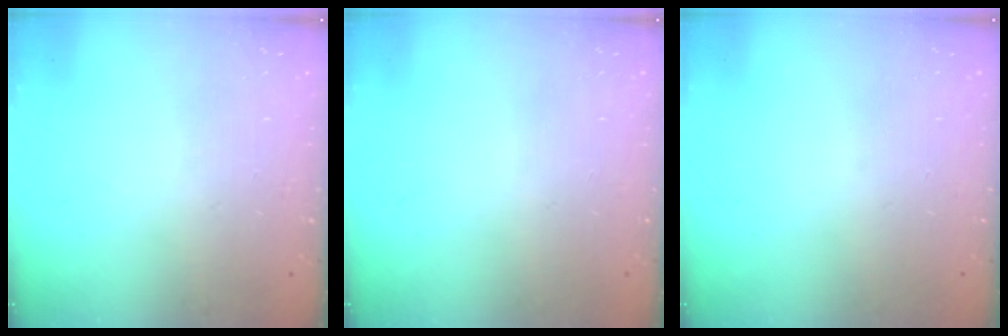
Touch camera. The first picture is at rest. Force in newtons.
{"total": 0.0}
{"total": 0.0}